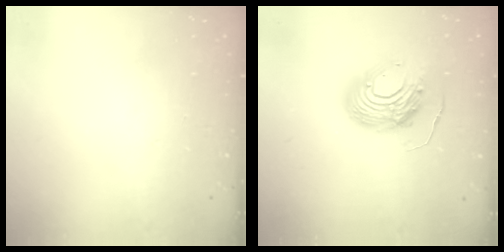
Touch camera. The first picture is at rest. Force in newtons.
{"total": 12.5, "press": 12.4, "slide": 0.9}